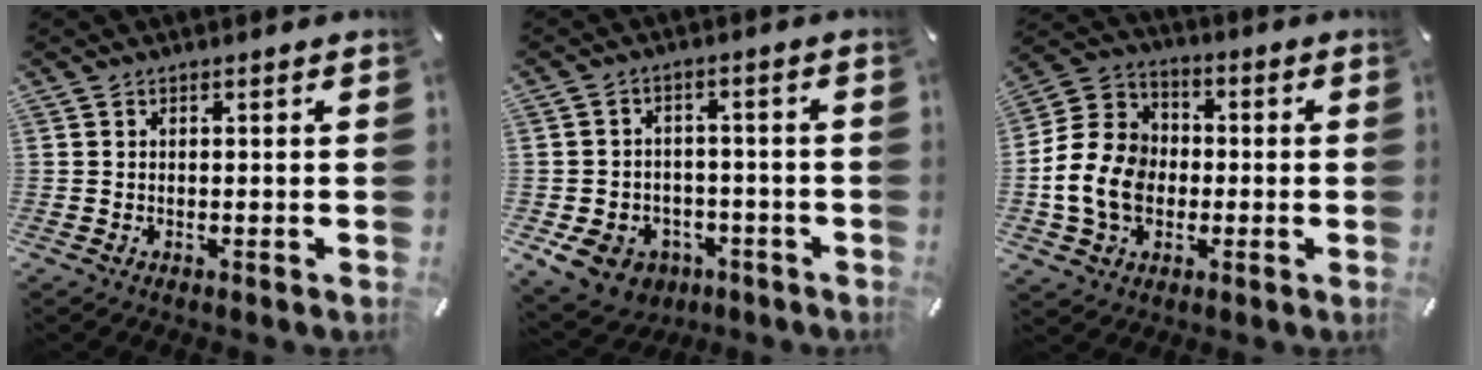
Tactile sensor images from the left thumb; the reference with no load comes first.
{"total": 8.8, "force": [-4.4, 7.0, 3.1], "torque": [-0.070, 0.034, -0.077]}
{"total": 13.1, "force": [-2.8, 11.0, 6.5], "torque": [-0.157, 0.033, -0.050]}